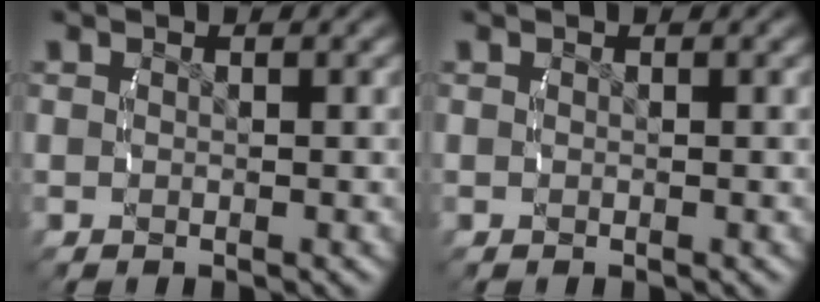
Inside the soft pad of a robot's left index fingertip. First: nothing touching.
{"total": 0.0}